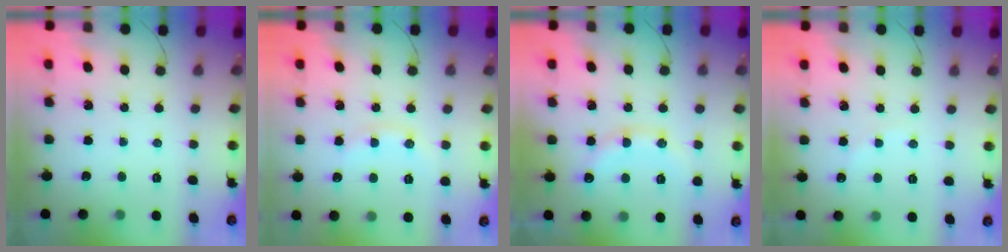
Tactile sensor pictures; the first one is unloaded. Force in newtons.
{"total": 6.9, "press": 6.8, "slide": 1.2}
{"total": 13.5, "press": 13.4, "slide": 1.1}
{"total": 3.1, "press": 3.0, "slide": 0.7}